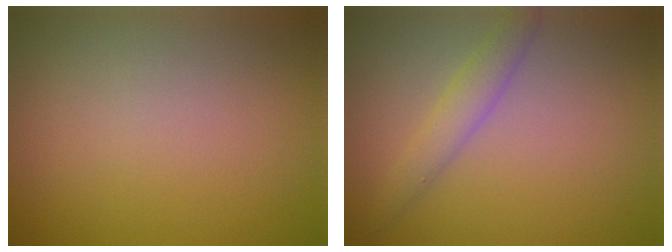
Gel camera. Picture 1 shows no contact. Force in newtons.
{"total": 2.3, "press": 2.3, "slide": 0.1}